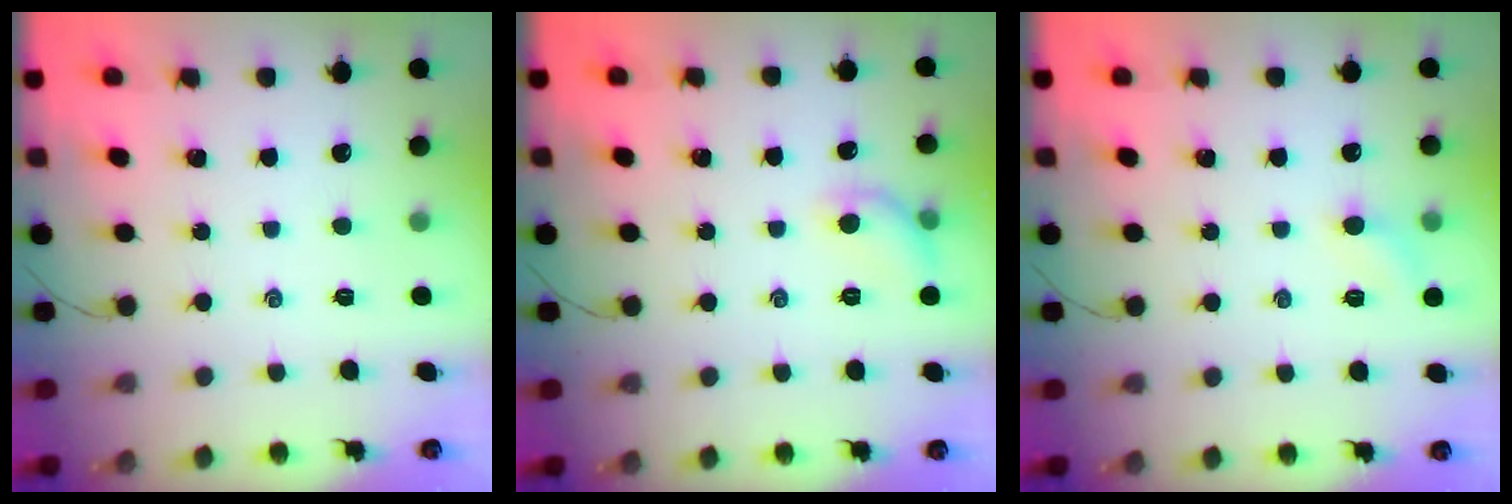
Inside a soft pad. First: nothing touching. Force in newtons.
{"total": 6.7, "press": 6.6, "slide": 1.2}
{"total": 5.8, "press": 5.6, "slide": 1.8}